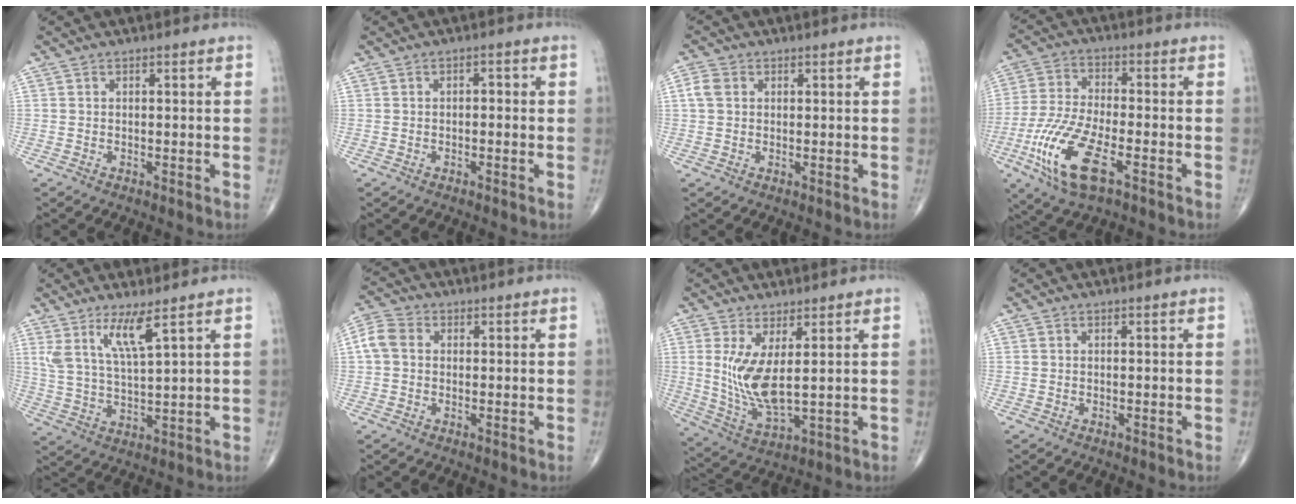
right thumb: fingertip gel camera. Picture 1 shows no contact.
{"total": 1.4, "force": [0.0, 0.8, 1.2], "torque": [-0.009, 0.005, -0.005]}
{"total": 3.1, "force": [0.7, 2.4, 1.8], "torque": [-0.039, 0.008, 0.012]}
{"total": 14.4, "force": [-6.1, 5.2, 12.0], "torque": [-0.261, 0.007, -0.113]}
{"total": 7.5, "force": [4.6, 0.8, 5.9], "torque": [-0.125, -0.035, 0.098]}
{"total": 5.2, "force": [0.5, 4.1, 3.2], "torque": [-0.071, 0.018, 0.003]}
{"total": 9.6, "force": [2.1, 3.1, 8.8], "torque": [-0.187, -0.034, 0.054]}
{"total": 0.0}